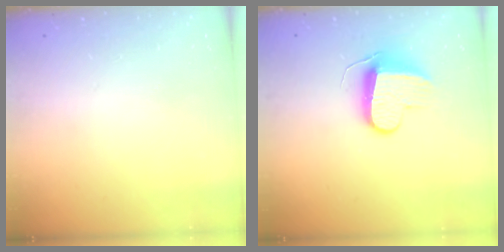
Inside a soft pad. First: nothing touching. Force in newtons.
{"total": 9.1, "press": 9.1, "slide": 0.3}